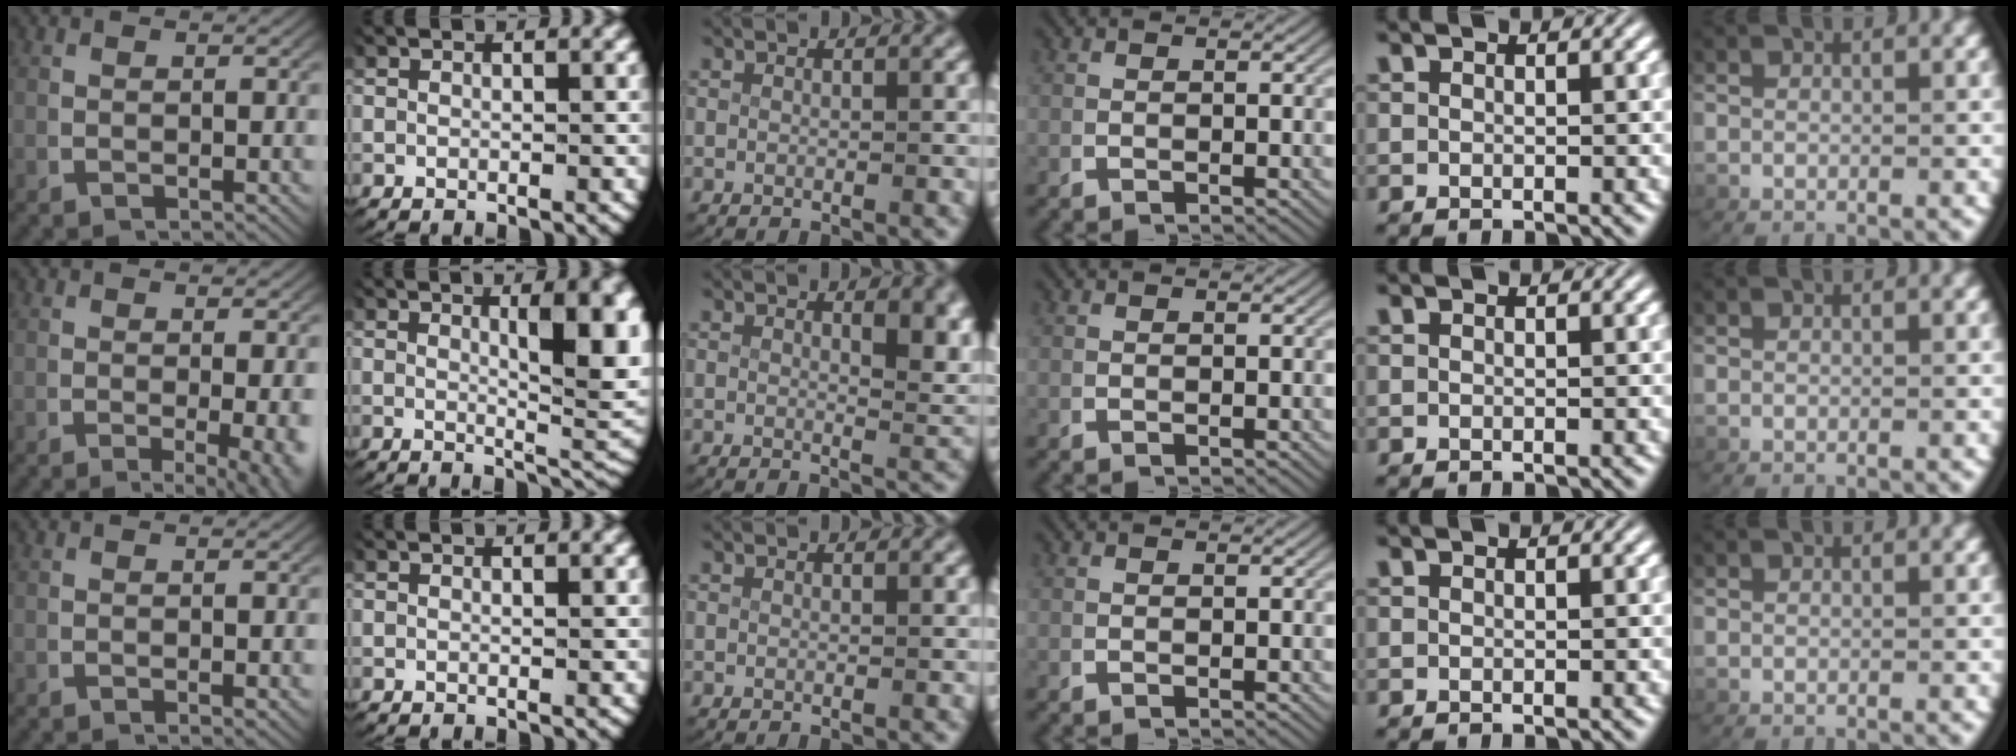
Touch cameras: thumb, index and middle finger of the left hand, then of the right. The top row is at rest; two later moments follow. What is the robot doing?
{"motion": "lift_and_place", "object": "plastic wrap"}